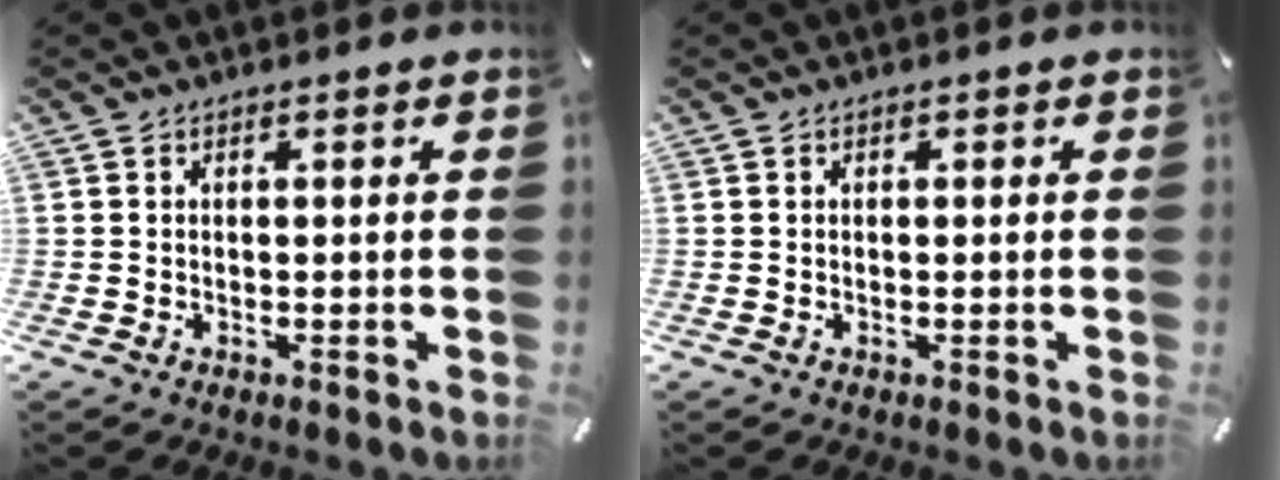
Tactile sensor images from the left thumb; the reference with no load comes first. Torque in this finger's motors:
{"motor_torque": [0.05, 0.12, -0.07, 0.02, 0.03]}